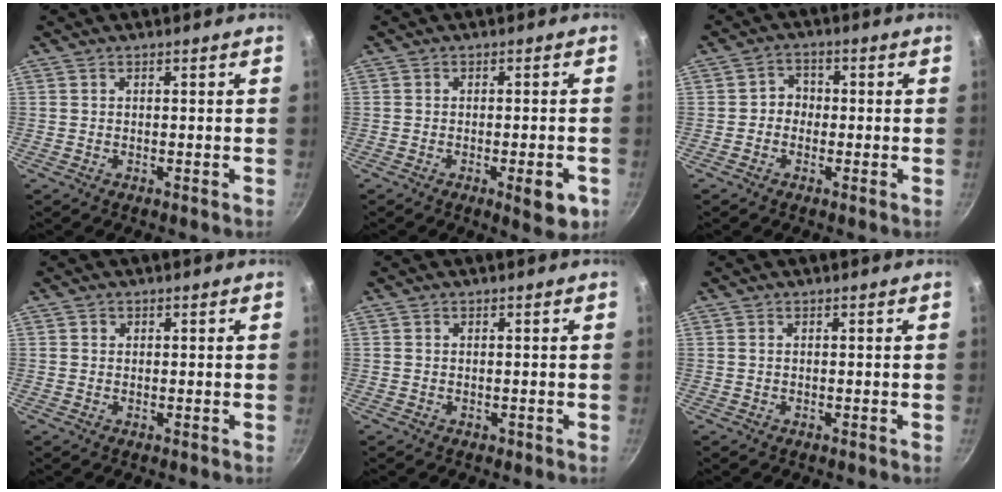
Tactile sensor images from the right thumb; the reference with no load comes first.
{"total": 6.1, "force": [-2.4, 2.0, 5.2], "torque": [-0.052, 0.008, -0.026]}
{"total": 3.3, "force": [-0.7, 2.9, 1.2], "torque": [0.004, 0.012, -0.020]}
{"total": 0.8, "force": [0.3, 0.7, 0.2], "torque": [0.001, 0.003, 0.002]}
{"total": 0.6, "force": [0.0, 0.6, 0.1], "torque": [0.004, 0.001, -0.001]}
{"total": 0.0}